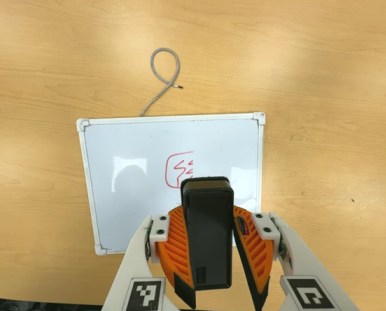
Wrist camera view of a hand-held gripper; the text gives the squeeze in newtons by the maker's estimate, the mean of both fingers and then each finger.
{"total": 8.5, "left": 8.8, "right": 8.3}